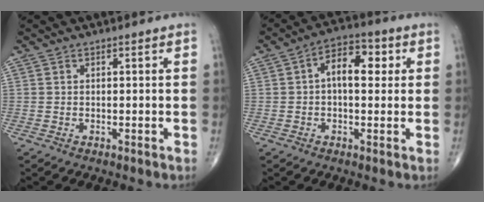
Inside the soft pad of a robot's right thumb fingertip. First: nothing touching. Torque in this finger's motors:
{"motor_torque": [0.00, 0.28, 0.35, 0.19, 0.03]}